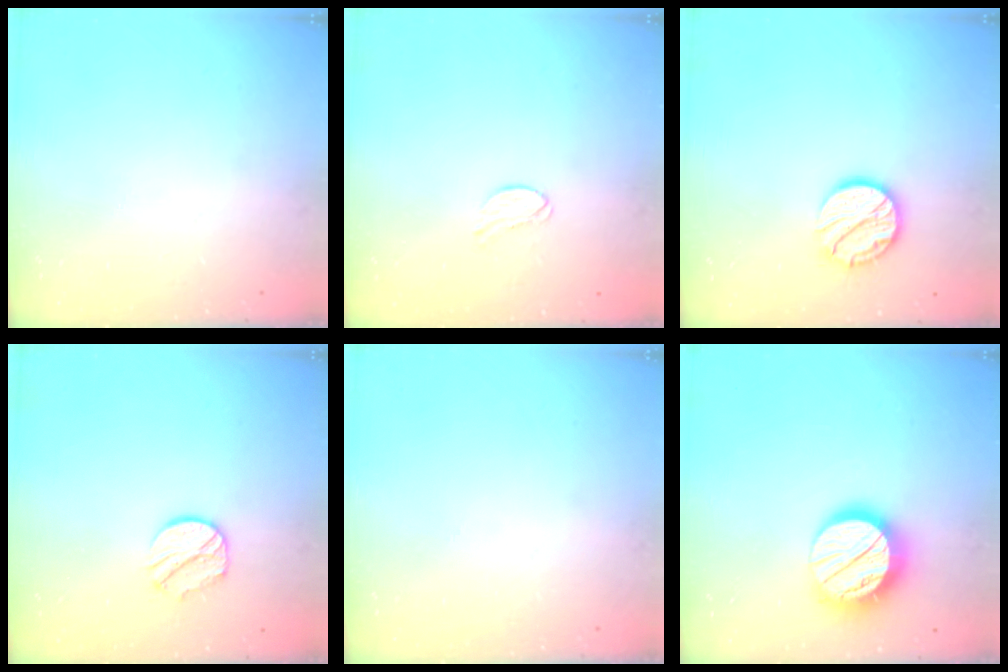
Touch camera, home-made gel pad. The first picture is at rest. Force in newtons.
{"total": 6.7, "press": 6.7, "slide": 0.5}
{"total": 11.5, "press": 11.5, "slide": 0.5}
{"total": 8.7, "press": 8.7, "slide": 0.2}
{"total": 0.0}
{"total": 18.6, "press": 18.6, "slide": 1.5}